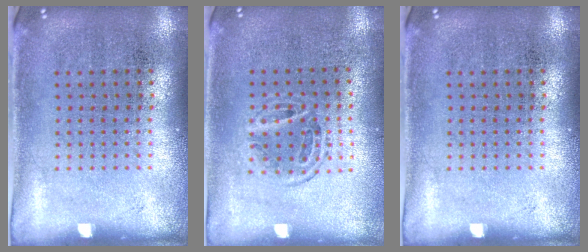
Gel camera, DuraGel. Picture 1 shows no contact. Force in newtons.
{"total": 1.0, "press": 0.9, "slide": 0.4}
{"total": 0.0}